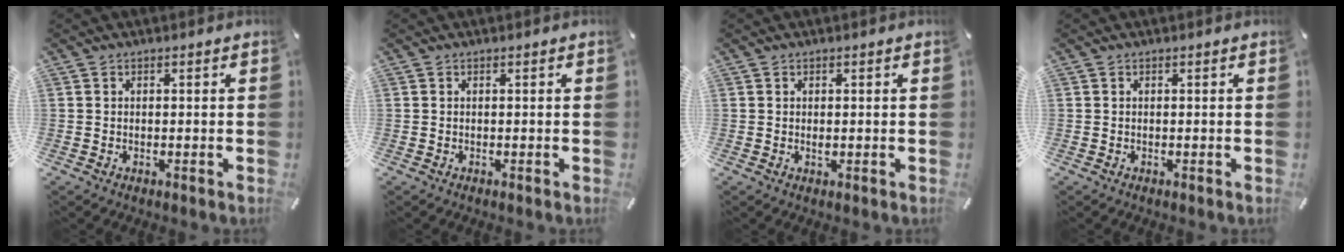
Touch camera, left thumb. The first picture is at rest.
{"total": 0.0}
{"total": 0.7, "force": [0.1, 0.4, 0.5], "torque": [-0.010, 0.000, 0.001]}
{"total": 0.0}